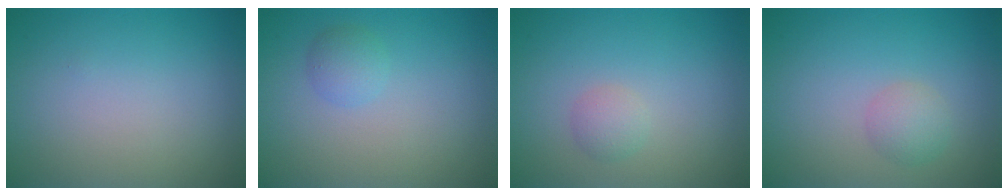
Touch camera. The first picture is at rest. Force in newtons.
{"total": 1.5, "press": 1.5, "slide": 0.1}
{"total": 1.3, "press": 1.3, "slide": 0.0}
{"total": 1.8, "press": 1.8, "slide": 0.0}